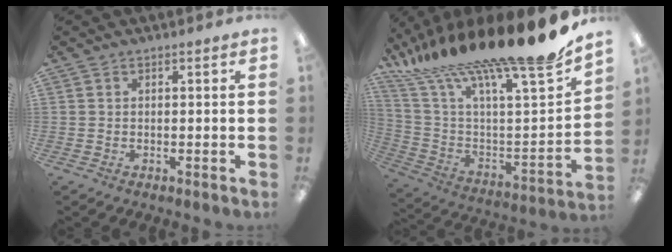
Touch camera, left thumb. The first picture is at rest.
{"total": 22.6, "force": [18.2, 0.5, 13.4], "torque": [-0.192, -0.154, 0.286]}